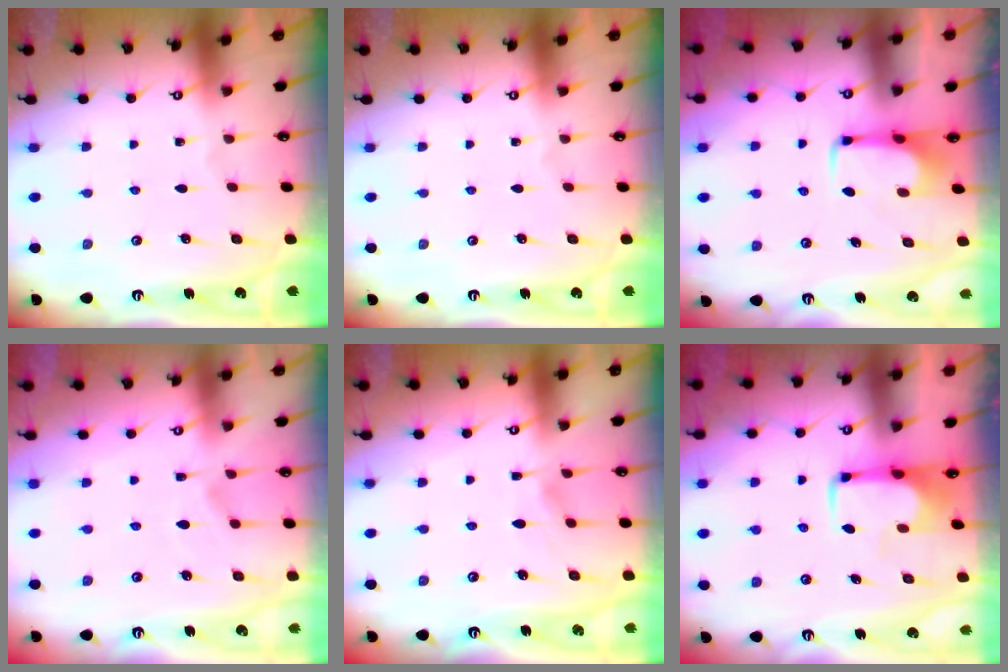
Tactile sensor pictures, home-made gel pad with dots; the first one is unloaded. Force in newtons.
{"total": 0.0}
{"total": 1.7, "press": 1.6, "slide": 0.5}
{"total": 2.1, "press": 1.8, "slide": 1.2}
{"total": 4.8, "press": 4.8, "slide": 0.5}
{"total": 1.7, "press": 1.7, "slide": 0.4}